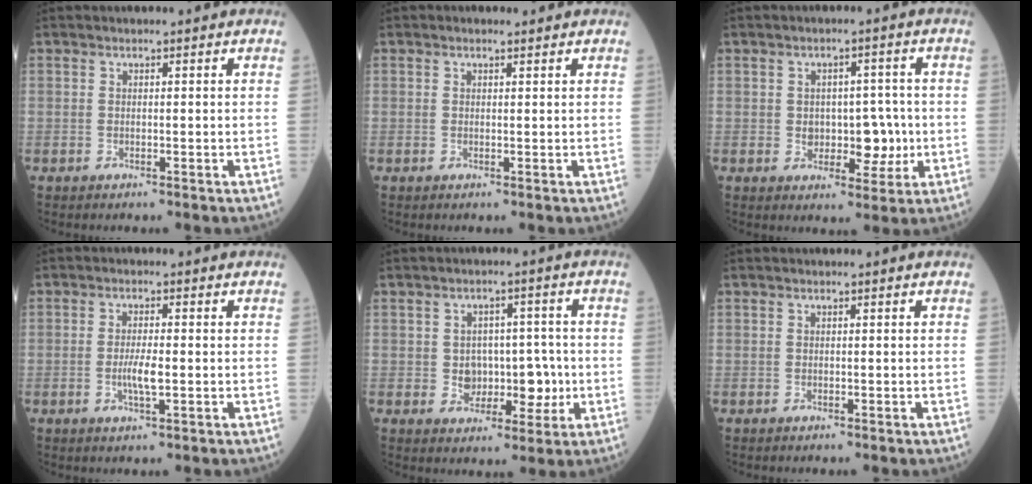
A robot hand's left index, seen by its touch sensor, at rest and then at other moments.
{"total": 0.8, "force": [0.7, 0.2, 0.5], "torque": [-0.017, 0.003, 0.009]}
{"total": 5.8, "force": [-0.3, 4.0, 4.2], "torque": [-0.052, 0.014, 0.006]}
{"total": 3.3, "force": [-0.5, 0.4, 3.2], "torque": [-0.067, -0.004, -0.010]}
{"total": 6.1, "force": [-0.5, 4.5, 4.0], "torque": [-0.054, 0.019, 0.002]}
{"total": 0.0}